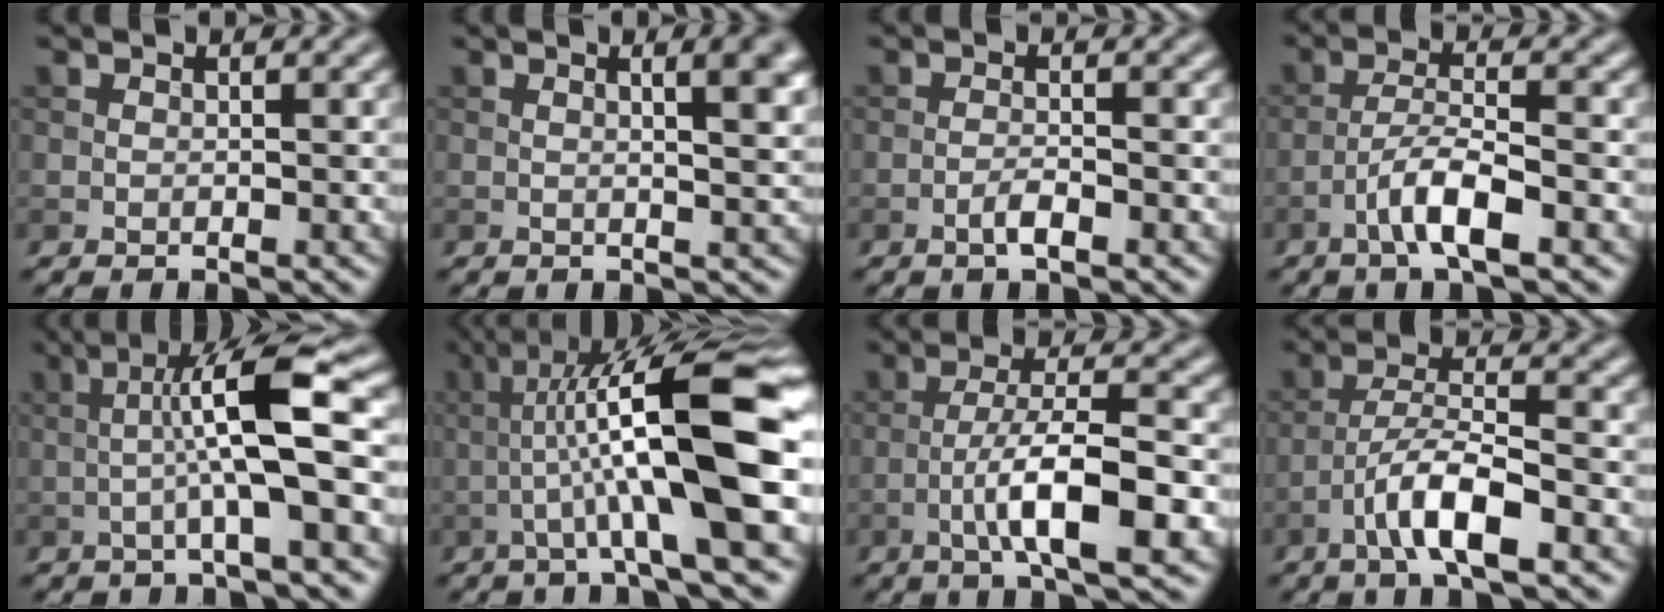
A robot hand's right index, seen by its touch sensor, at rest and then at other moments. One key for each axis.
{"total": 6.4, "fx": 1.6, "fy": 2.6, "fz": 5.5, "tx": -0.027, "ty": 0.032, "tz": 0.004}
{"total": 1.6, "fx": -0.9, "fy": 0.3, "fz": 1.3, "tx": -0.025, "ty": 0.004, "tz": -0.020}
{"total": 4.5, "fx": -2.4, "fy": 0.9, "fz": 3.7, "tx": -0.070, "ty": 0.009, "tz": -0.050}
{"total": 8.3, "fx": -0.1, "fy": 1.0, "fz": 8.2, "tx": -0.130, "ty": 0.016, "tz": -0.006}
{"total": 12.8, "fx": -0.3, "fy": 2.2, "fz": 12.6, "tx": -0.197, "ty": 0.023, "tz": -0.004}
{"total": 7.7, "fx": -2.7, "fy": 1.7, "fz": 7.0, "tx": -0.117, "ty": 0.010, "tz": -0.051}
{"total": 5.8, "fx": -3.0, "fy": 1.4, "fz": 4.8, "tx": -0.088, "ty": 0.009, "tz": -0.058}